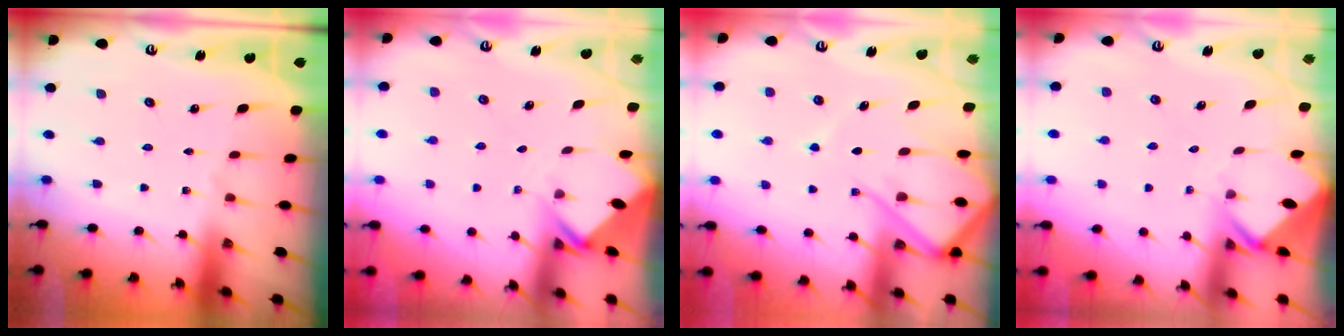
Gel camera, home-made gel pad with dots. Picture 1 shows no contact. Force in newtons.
{"total": 2.6, "press": 2.6, "slide": 0.2}
{"total": 13.0, "press": 13.0, "slide": 1.1}
{"total": 2.8, "press": 2.8, "slide": 0.1}